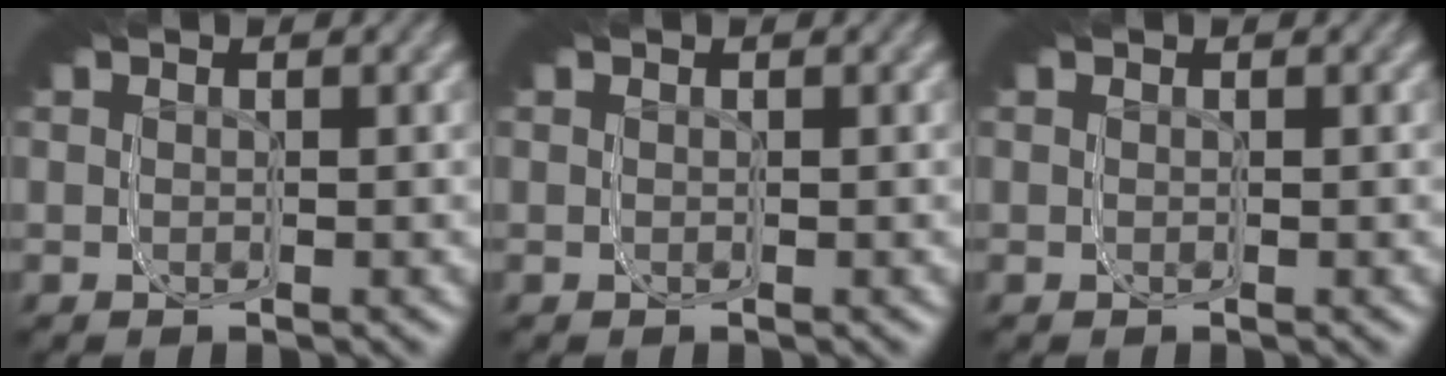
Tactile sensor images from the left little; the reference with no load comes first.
{"total": 0.0}
{"total": 0.0}